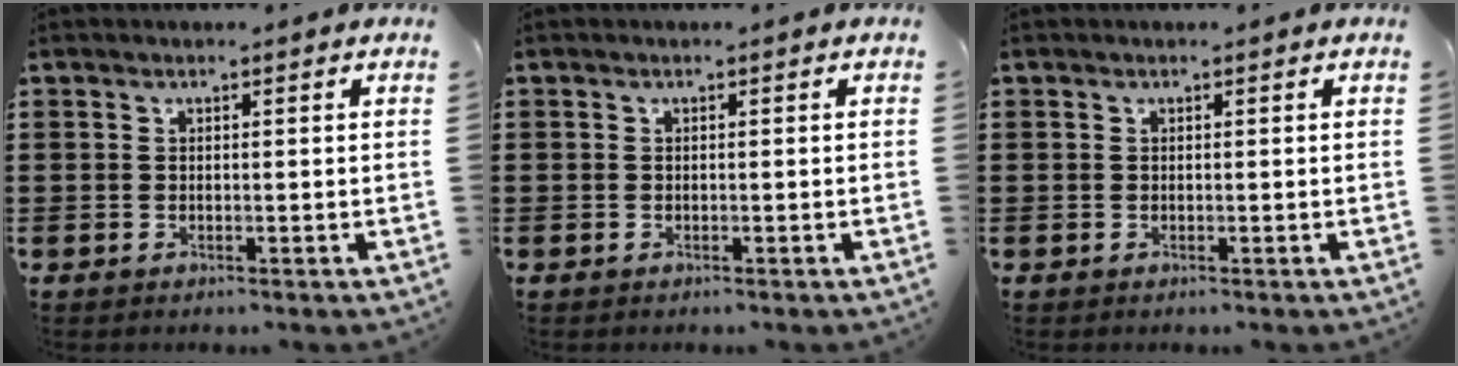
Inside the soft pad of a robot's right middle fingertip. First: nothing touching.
{"total": 0.0}
{"total": 0.0}